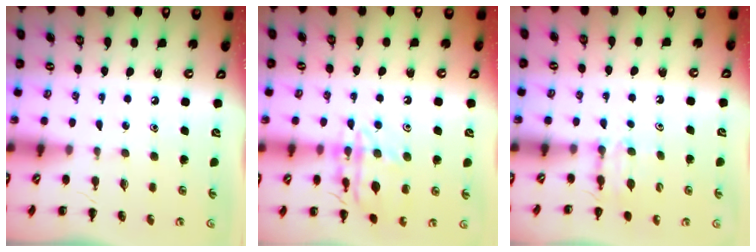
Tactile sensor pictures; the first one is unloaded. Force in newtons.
{"total": 13.8, "press": 13.8, "slide": 1.0}
{"total": 6.1, "press": 5.9, "slide": 1.6}